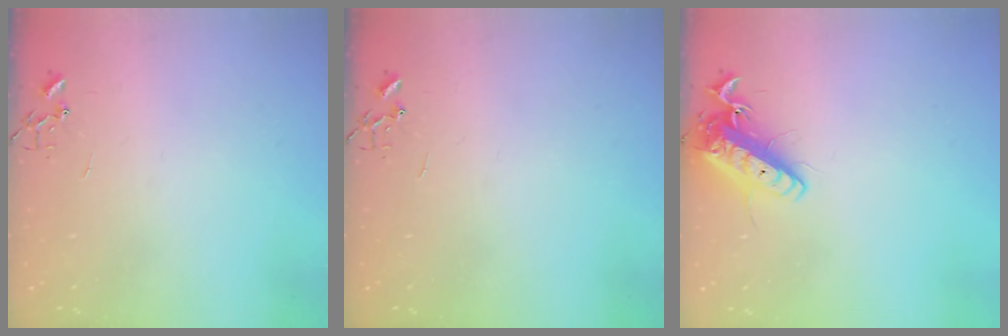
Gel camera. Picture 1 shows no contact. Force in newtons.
{"total": 0.0}
{"total": 13.9, "press": 13.7, "slide": 2.5}